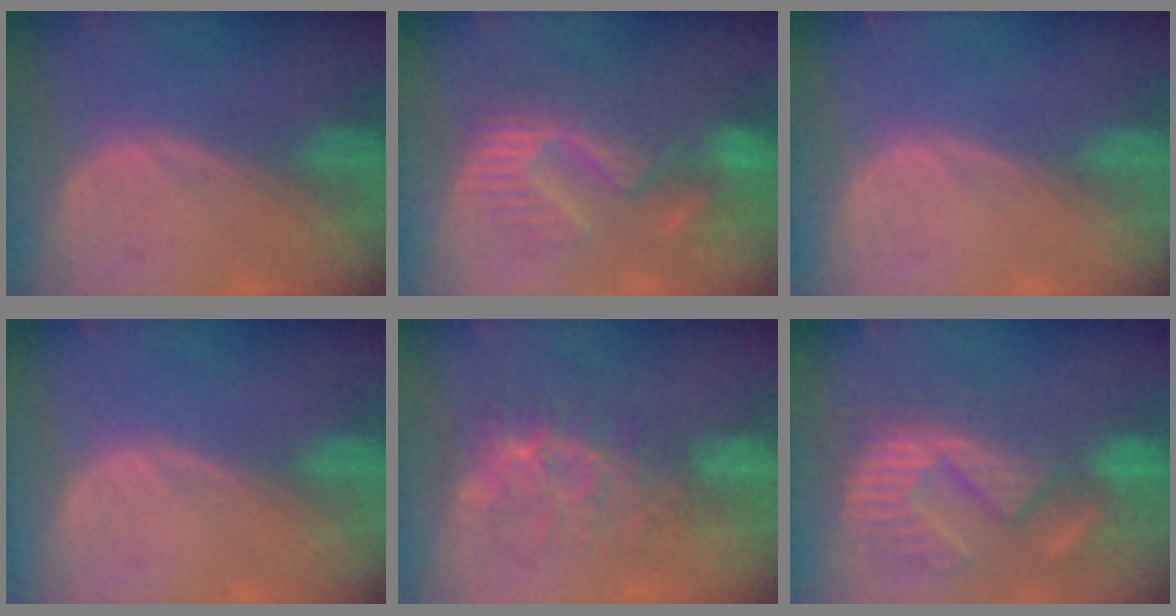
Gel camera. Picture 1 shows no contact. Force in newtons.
{"total": 10.9, "press": 9.8, "slide": 4.9}
{"total": 0.0}
{"total": 0.0}
{"total": 7.5, "press": 7.2, "slide": 2.2}
{"total": 10.7, "press": 10.4, "slide": 2.5}